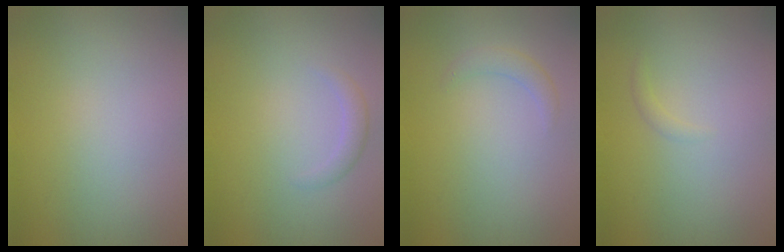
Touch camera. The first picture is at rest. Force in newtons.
{"total": 1.3, "press": 1.3, "slide": 0.1}
{"total": 1.4, "press": 1.4, "slide": 0.0}
{"total": 0.6, "press": 0.6, "slide": 0.1}